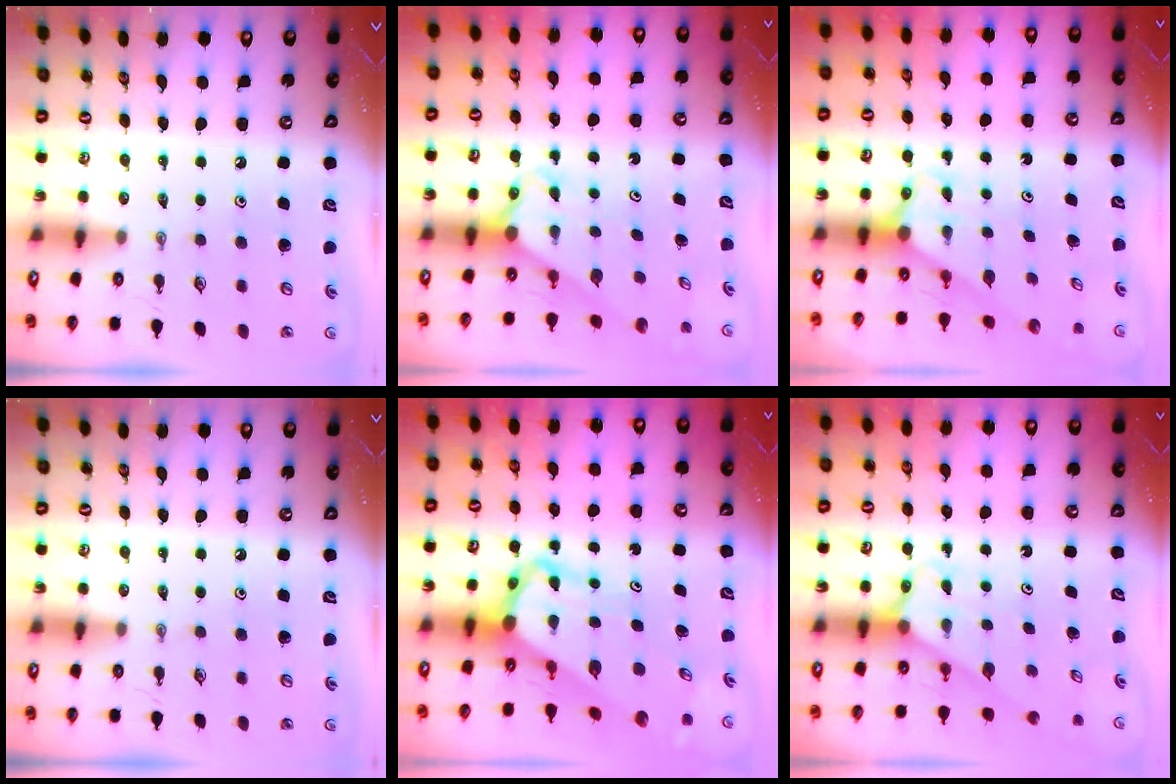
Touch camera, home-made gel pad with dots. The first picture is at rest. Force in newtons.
{"total": 2.7, "press": 2.7, "slide": 0.1}
{"total": 2.9, "press": 2.9, "slide": 0.0}
{"total": 0.0}
{"total": 7.0, "press": 7.0, "slide": 0.5}
{"total": 2.5, "press": 2.5, "slide": 0.2}